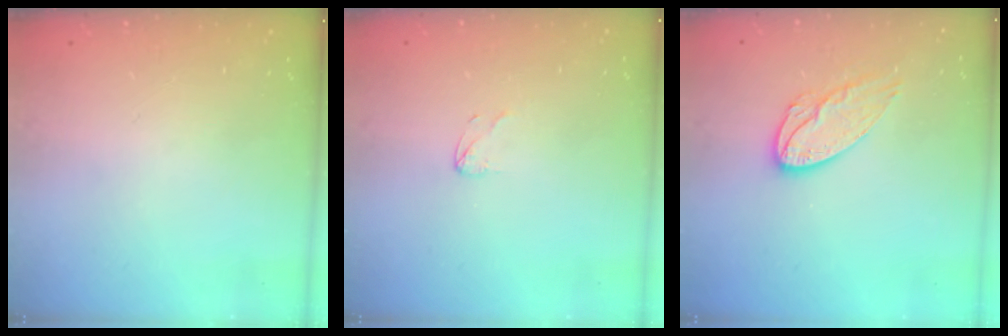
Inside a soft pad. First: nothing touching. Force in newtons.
{"total": 2.6, "press": 2.6, "slide": 0.2}
{"total": 11.6, "press": 11.6, "slide": 0.9}